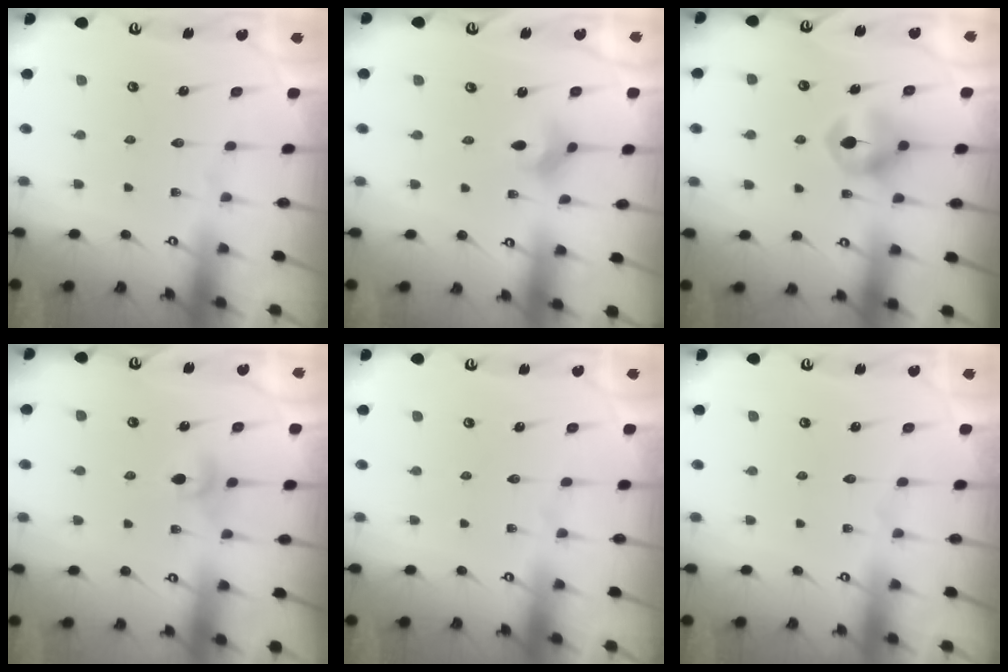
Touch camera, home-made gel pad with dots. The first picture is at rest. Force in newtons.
{"total": 2.8, "press": 2.8, "slide": 0.2}
{"total": 8.4, "press": 8.4, "slide": 0.3}
{"total": 4.0, "press": 4.0, "slide": 0.6}
{"total": 0.0}
{"total": 0.0}